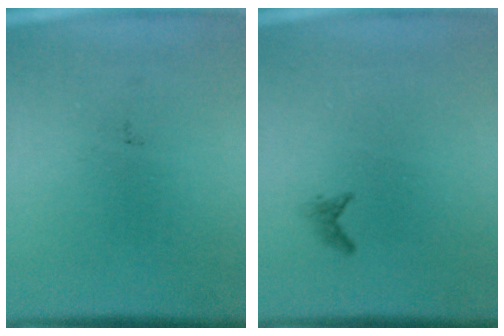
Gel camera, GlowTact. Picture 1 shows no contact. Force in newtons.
{"total": 0.7}